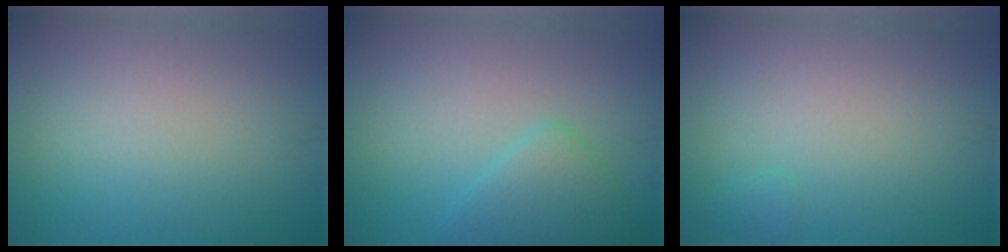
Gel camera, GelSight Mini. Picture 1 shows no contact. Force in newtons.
{"total": 2.3, "press": 2.3, "slide": 0.0}
{"total": 0.6, "press": 0.6, "slide": 0.1}